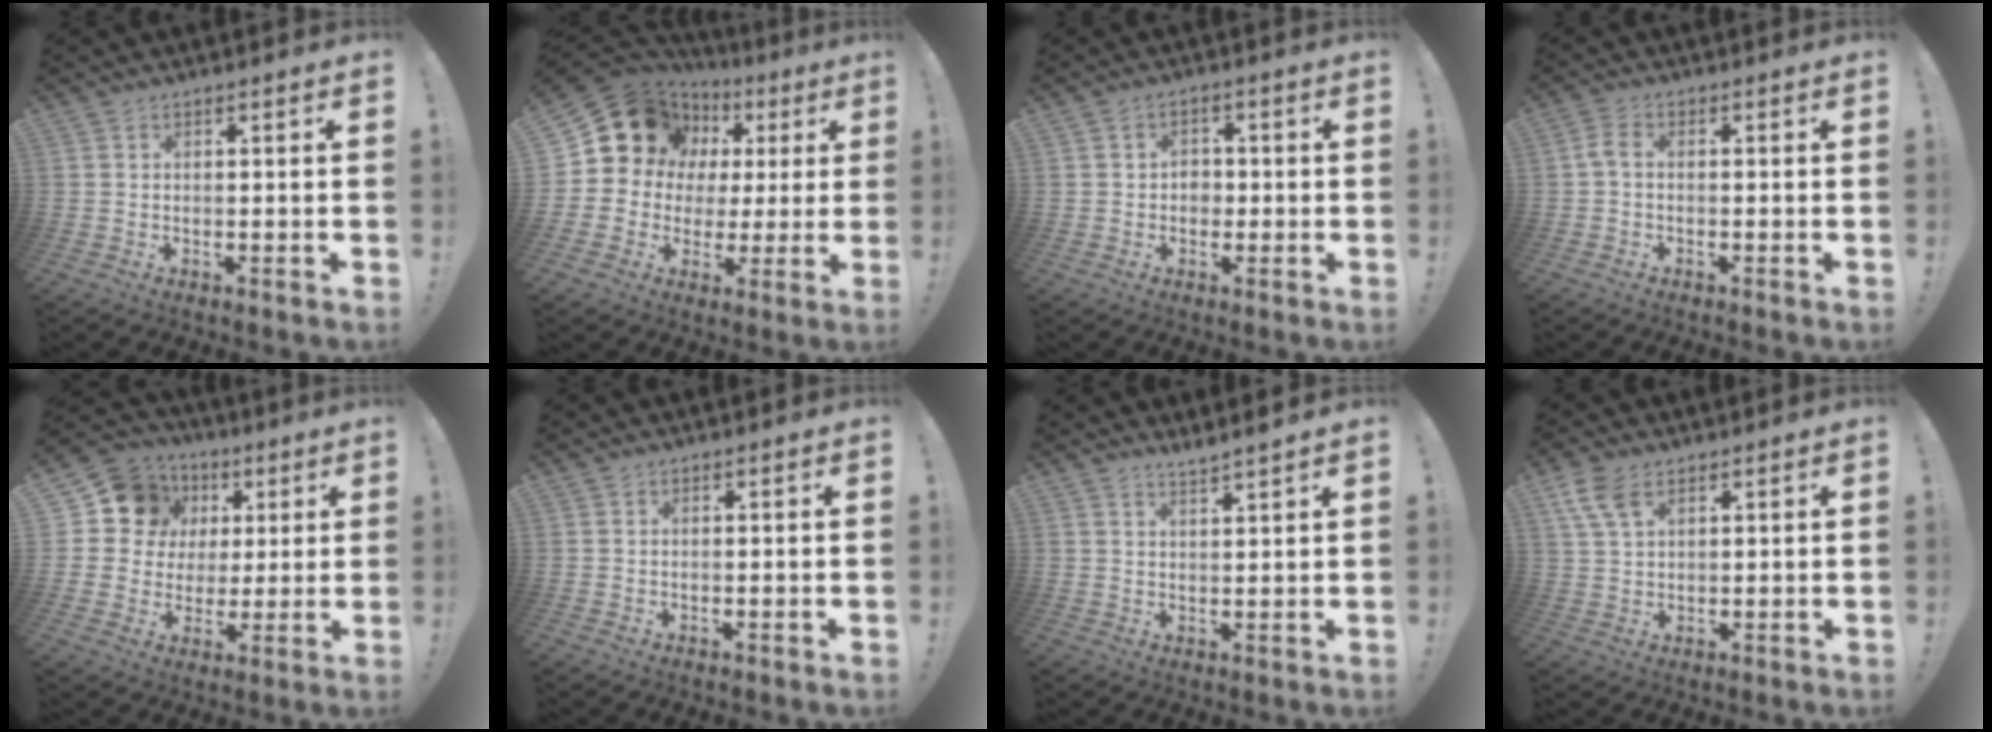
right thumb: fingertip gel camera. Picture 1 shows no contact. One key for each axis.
{"total": 14.0, "fx": 6.2, "fy": 11.4, "fz": 5.1, "tx": -0.078, "ty": -0.040, "tz": 0.134}
{"total": 3.6, "fx": -0.7, "fy": 3.1, "fz": 1.6, "tx": -0.020, "ty": 0.004, "tz": -0.016}
{"total": 2.9, "fx": -0.3, "fy": 1.4, "fz": 2.6, "tx": -0.055, "ty": 0.007, "tz": -0.005}
{"total": 13.3, "fx": 4.7, "fy": 11.7, "fz": 4.1, "tx": -0.064, "ty": -0.018, "tz": 0.105}
{"total": 0.0}
{"total": 2.9, "fx": 2.7, "fy": -0.6, "fz": 1.1, "tx": -0.012, "ty": -0.021, "tz": 0.045}
{"total": 6.7, "fx": 3.6, "fy": 3.4, "fz": 4.4, "tx": -0.085, "ty": -0.007, "tz": 0.073}